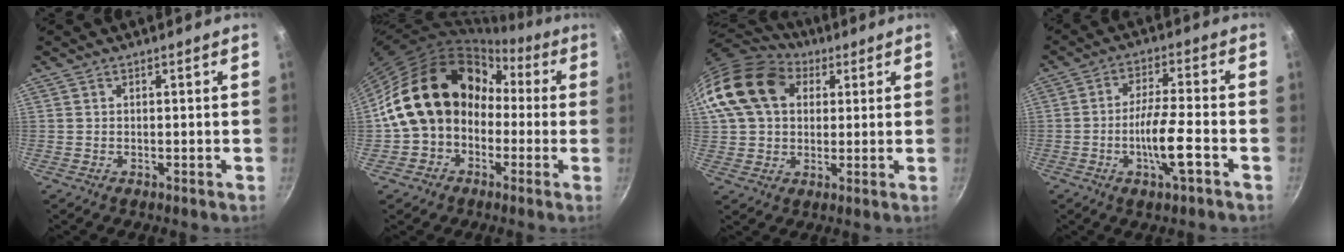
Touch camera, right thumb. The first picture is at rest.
{"total": 16.9, "force": [-0.8, 13.8, 9.8], "torque": [-0.135, 0.065, -0.020]}
{"total": 17.1, "force": [5.3, 12.6, 10.3], "torque": [-0.177, 0.018, 0.082]}
{"total": 8.8, "force": [-3.5, 1.4, 8.0], "torque": [-0.143, 0.018, -0.065]}